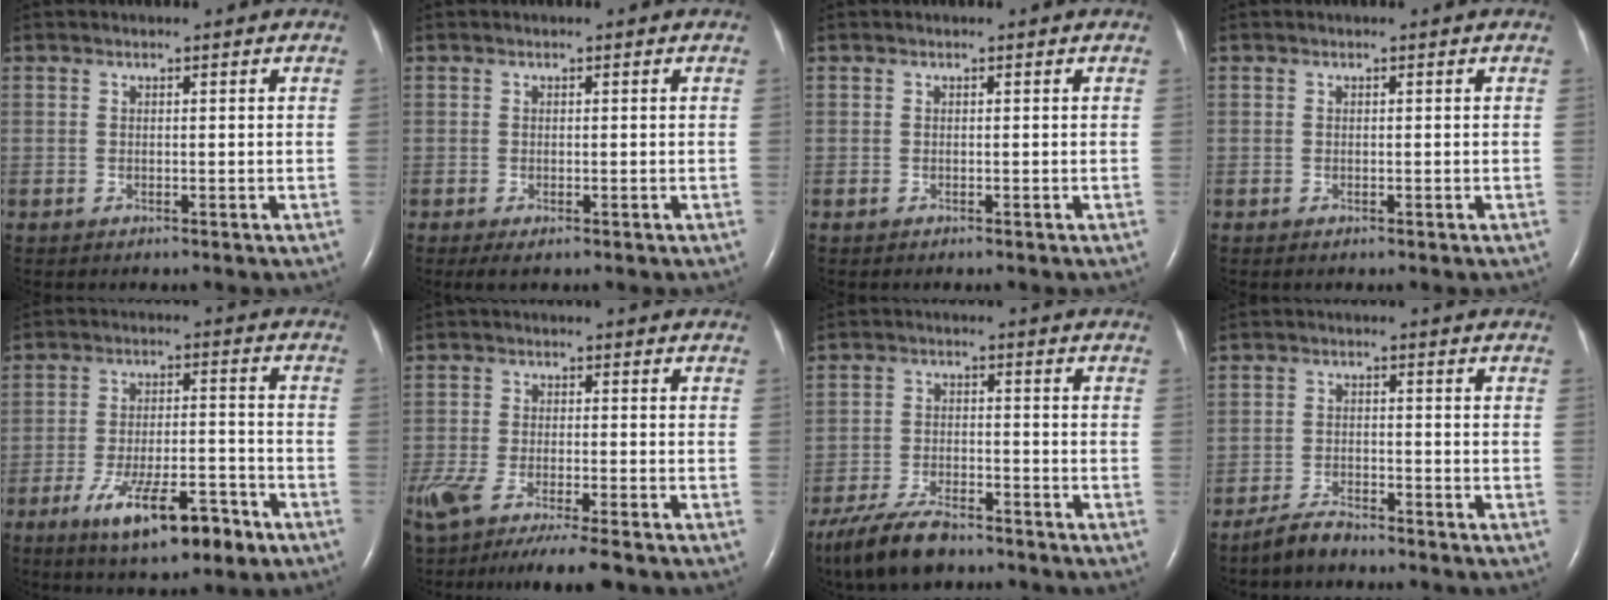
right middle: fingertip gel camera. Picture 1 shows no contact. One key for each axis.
{"total": 1.7, "fx": -0.8, "fy": 0.5, "fz": 1.4, "tx": -0.027, "ty": -0.006, "tz": -0.008}
{"total": 0.0}
{"total": 0.0}
{"total": 12.9, "fx": -7.4, "fy": 3.4, "fz": 10.0, "tx": -0.169, "ty": -0.006, "tz": -0.112}
{"total": 15.2, "fx": -11.6, "fy": 2.6, "fz": 9.4, "tx": -0.205, "ty": -0.035, "tz": -0.194}
{"total": 9.3, "fx": -7.4, "fy": 2.6, "fz": 4.9, "tx": -0.100, "ty": -0.022, "tz": -0.136}
{"total": 3.6, "fx": -3.3, "fy": 0.6, "fz": 1.1, "tx": -0.029, "ty": -0.008, "tz": -0.062}